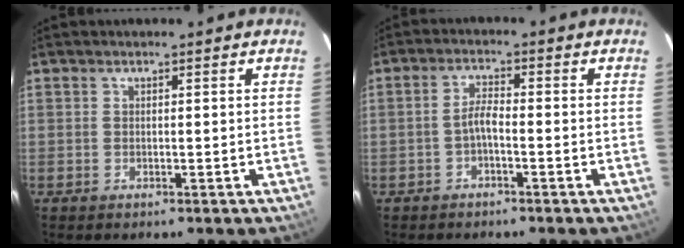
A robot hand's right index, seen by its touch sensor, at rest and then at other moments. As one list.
[{"total": 2.5, "force": [-1.3, 0.5, 2.1], "torque": [-0.047, 0.009, -0.029]}]